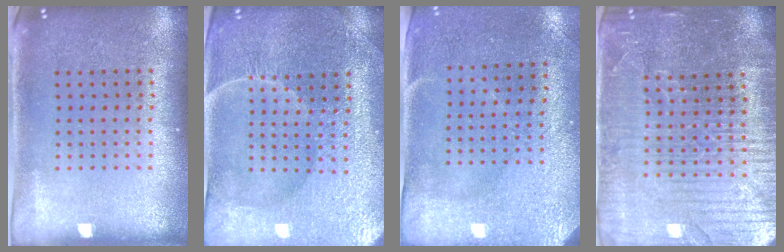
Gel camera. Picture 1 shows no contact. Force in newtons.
{"total": 4.4, "press": 4.2, "slide": 1.3}
{"total": 2.9, "press": 2.4, "slide": 1.6}
{"total": 4.9, "press": 4.5, "slide": 1.9}